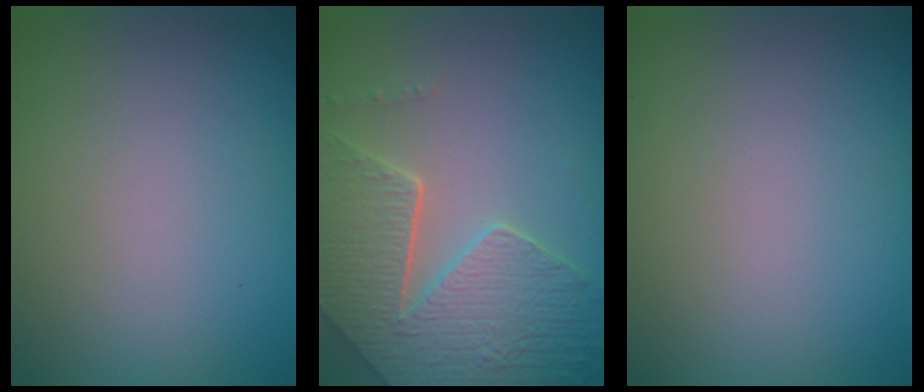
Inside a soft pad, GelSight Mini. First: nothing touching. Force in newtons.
{"total": 7.9, "press": 5.8, "slide": 5.5}
{"total": 0.0}